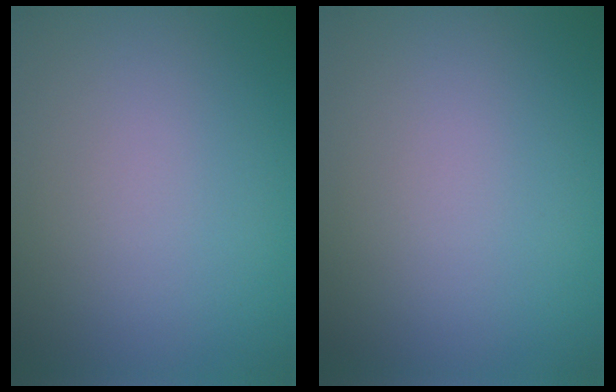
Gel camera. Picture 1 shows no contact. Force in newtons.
{"total": 0.0}